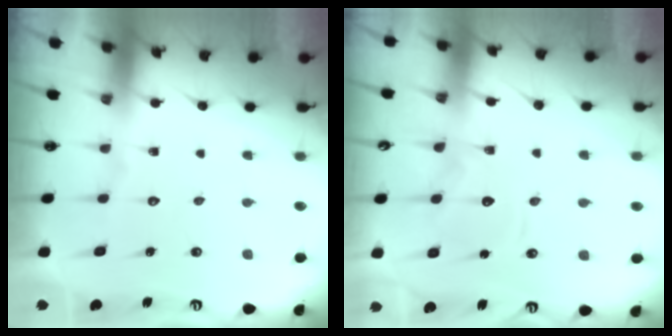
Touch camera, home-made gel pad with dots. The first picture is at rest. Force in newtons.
{"total": 11.9, "press": 11.8, "slide": 1.1}